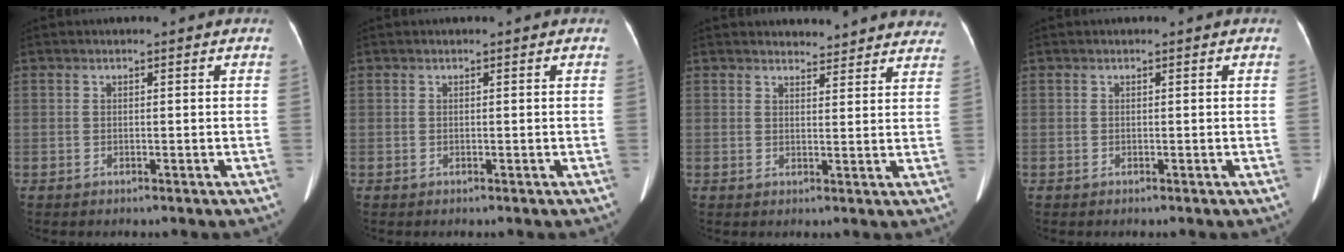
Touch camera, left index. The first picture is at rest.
{"total": 0.0}
{"total": 10.0, "force": [9.6, 2.7, 1.0], "torque": [0.025, 0.000, 0.087]}
{"total": 0.0}